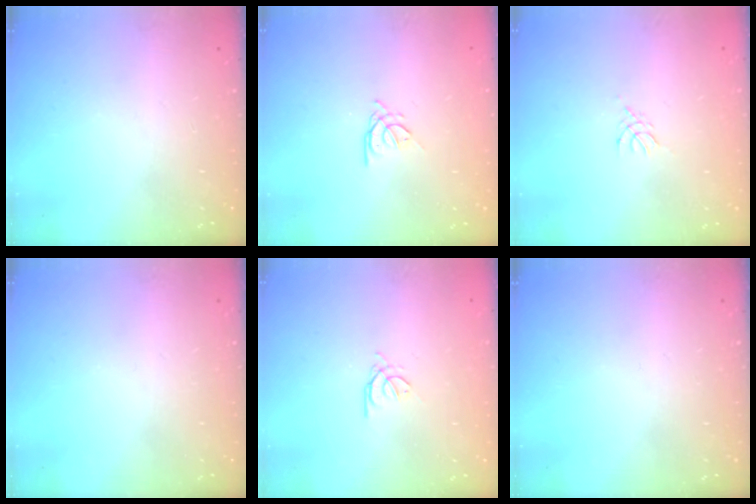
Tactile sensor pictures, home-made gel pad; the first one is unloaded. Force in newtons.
{"total": 1.9, "press": 1.9, "slide": 0.4}
{"total": 2.7, "press": 2.6, "slide": 0.6}
{"total": 0.0}
{"total": 1.2, "press": 1.1, "slide": 0.4}
{"total": 0.0}